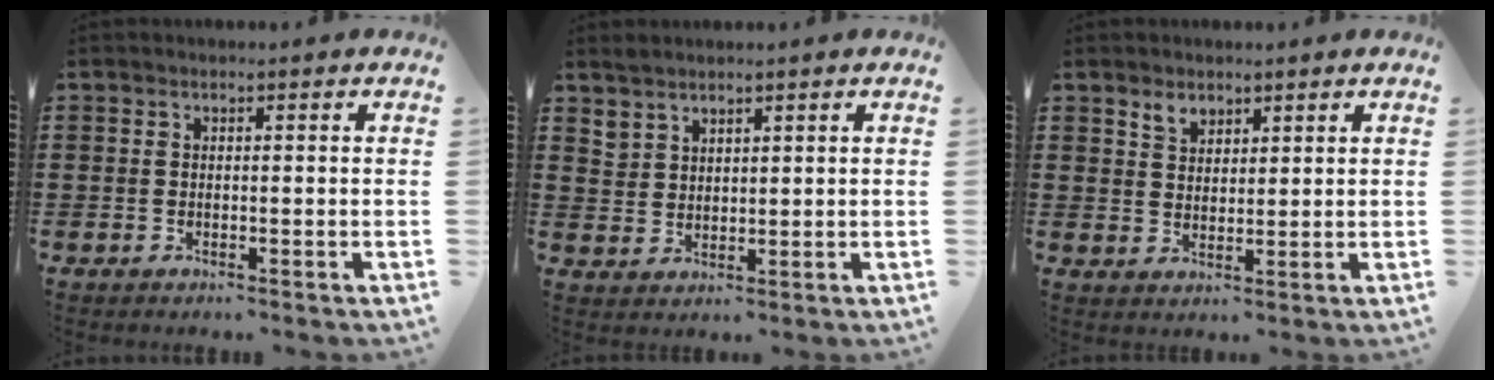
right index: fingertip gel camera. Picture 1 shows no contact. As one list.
[{"total": 2.5, "force": [2.3, 1.0, 0.1], "torque": [-0.009, 0.001, 0.046]}, {"total": 2.7, "force": [2.1, 1.6, 0.6], "torque": [-0.012, 0.000, 0.038]}]